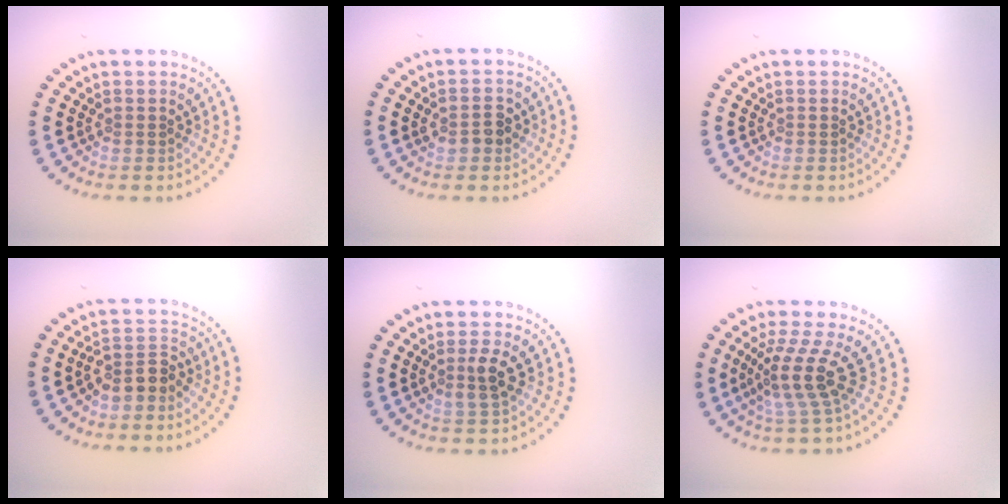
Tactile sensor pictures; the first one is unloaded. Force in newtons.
{"total": 2.1, "press": 2.1, "slide": 0.1}
{"total": 0.0}
{"total": 2.6, "press": 2.4, "slide": 1.2}
{"total": 2.2, "press": 2.1, "slide": 0.7}
{"total": 4.0, "press": 2.9, "slide": 2.8}